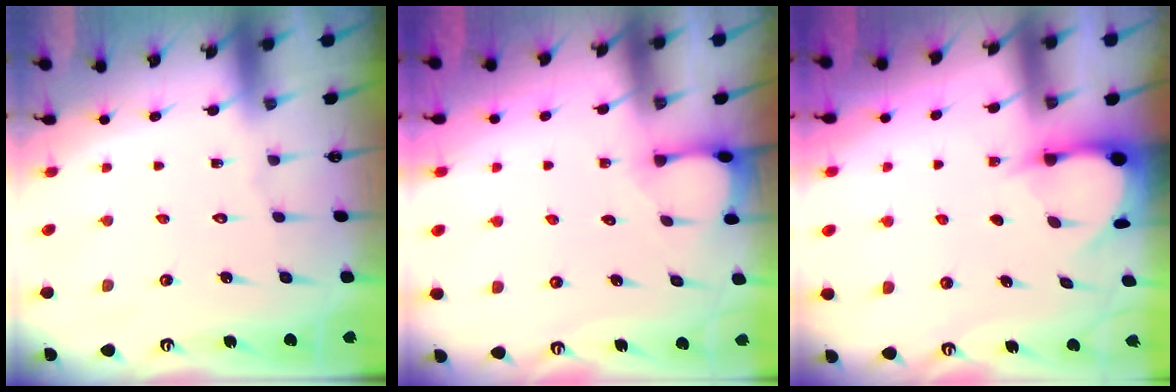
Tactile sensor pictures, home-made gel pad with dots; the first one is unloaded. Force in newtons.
{"total": 1.8, "press": 1.8, "slide": 0.1}
{"total": 3.5, "press": 3.5, "slide": 0.4}